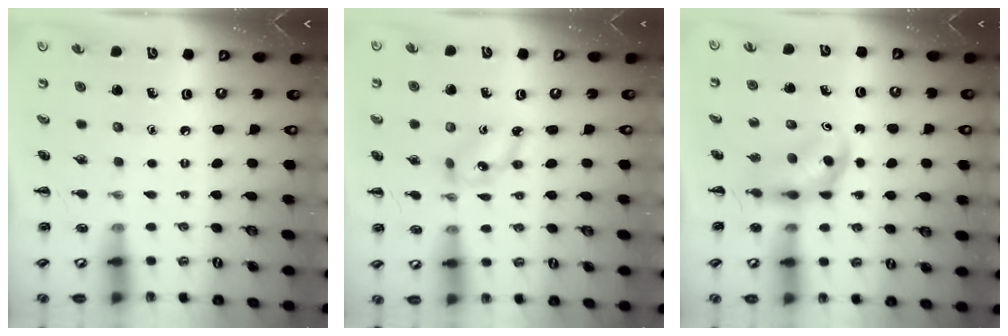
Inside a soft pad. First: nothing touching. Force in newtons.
{"total": 4.5, "press": 4.4, "slide": 1.1}
{"total": 4.3, "press": 4.1, "slide": 1.0}